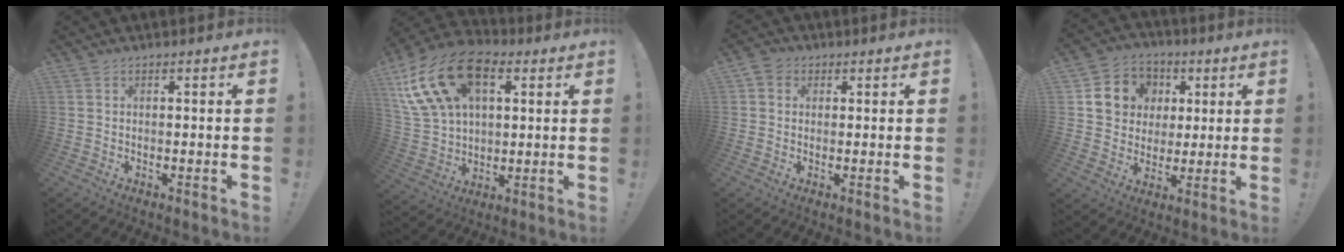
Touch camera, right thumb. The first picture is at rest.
{"total": 21.4, "force": [8.9, 13.9, 13.6], "torque": [-0.244, -0.033, 0.166]}
{"total": 3.2, "force": [0.9, 2.9, 1.0], "torque": [-0.013, 0.005, 0.016]}
{"total": 11.7, "force": [2.9, 10.6, 4.0], "torque": [-0.061, -0.002, 0.065]}